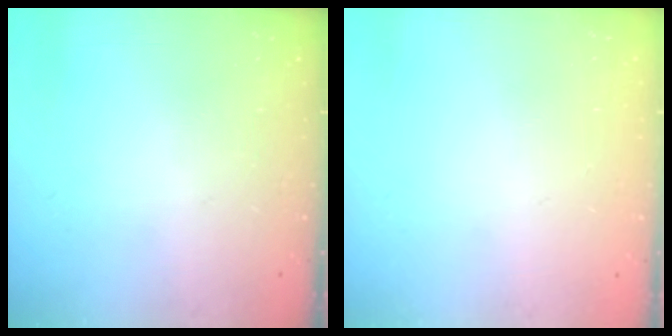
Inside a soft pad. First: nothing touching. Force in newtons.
{"total": 0.0}